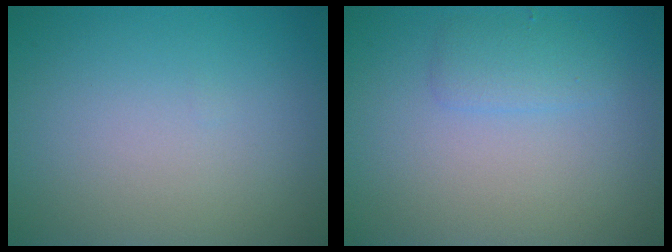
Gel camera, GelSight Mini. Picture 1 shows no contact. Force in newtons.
{"total": 1.6, "press": 1.6, "slide": 0.0}